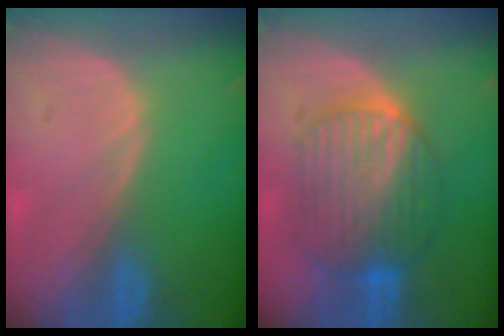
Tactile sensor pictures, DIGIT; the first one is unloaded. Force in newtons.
{"total": 9.5, "press": 9.4, "slide": 0.9}